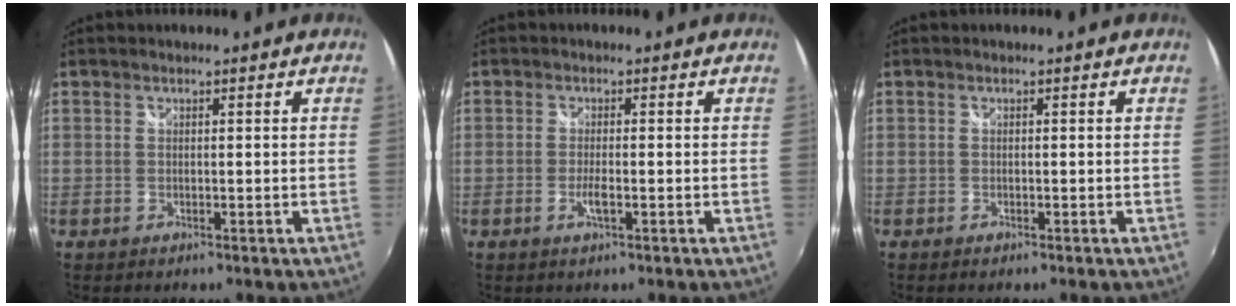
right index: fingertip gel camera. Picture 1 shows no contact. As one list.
[{"total": 2.1, "force": [-0.8, 0.2, 1.9], "torque": [-0.041, -0.004, -0.016]}, {"total": 0.0}]